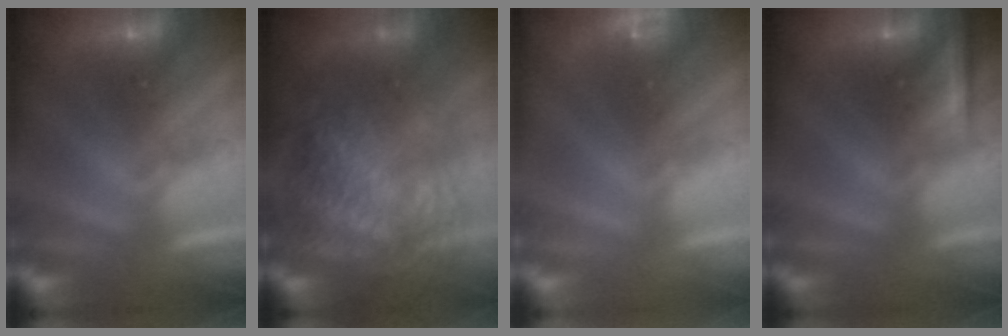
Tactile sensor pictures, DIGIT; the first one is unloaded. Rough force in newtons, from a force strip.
{"total": 7.8}
{"total": 3.5}
{"total": 2.3}